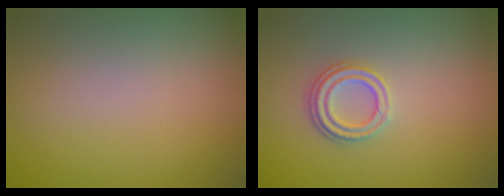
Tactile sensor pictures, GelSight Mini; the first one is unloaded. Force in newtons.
{"total": 2.4, "press": 2.0, "slide": 1.3}